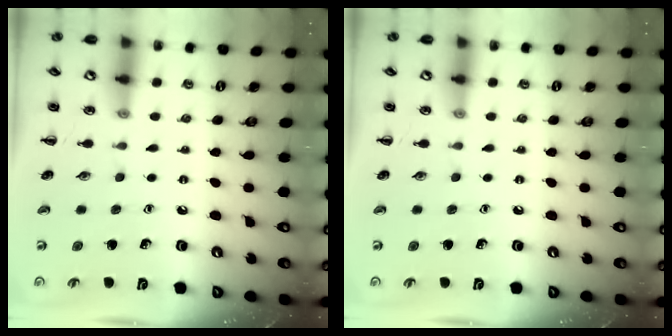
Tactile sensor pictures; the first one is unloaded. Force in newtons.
{"total": 0.0}